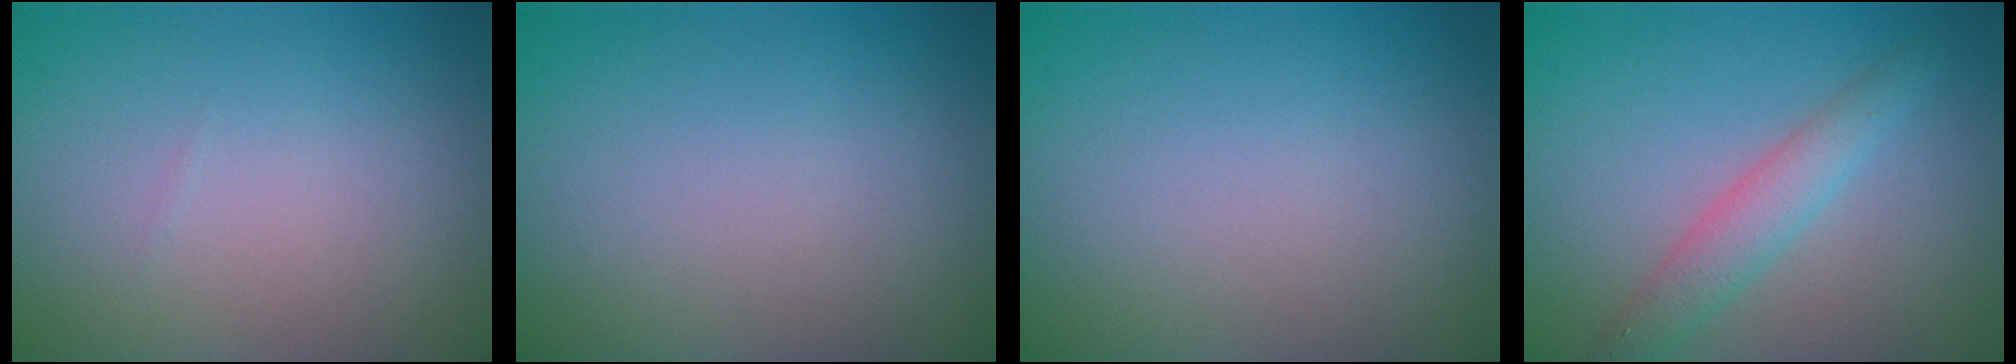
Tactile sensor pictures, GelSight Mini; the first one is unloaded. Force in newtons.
{"total": 0.0}
{"total": 0.0}
{"total": 2.9, "press": 2.9, "slide": 0.1}